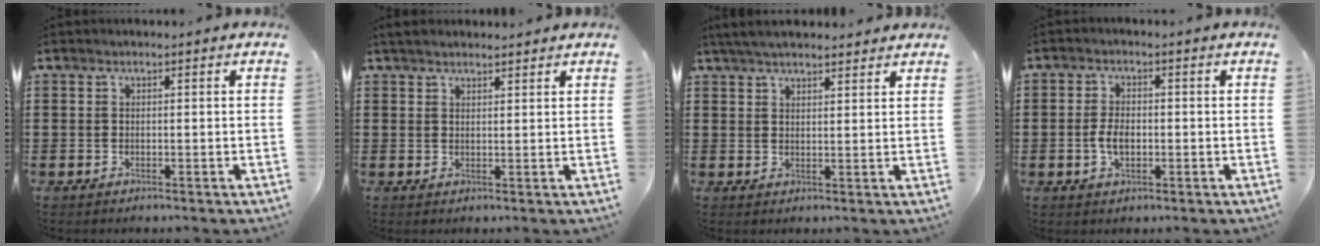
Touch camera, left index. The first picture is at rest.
{"total": 2.1, "force": [1.9, 0.5, 0.6], "torque": [-0.017, 0.004, 0.038]}
{"total": 3.7, "force": [3.4, 0.5, 1.5], "torque": [-0.037, 0.001, 0.063]}
{"total": 3.8, "force": [-0.5, 2.0, 3.2], "torque": [-0.074, 0.000, -0.014]}